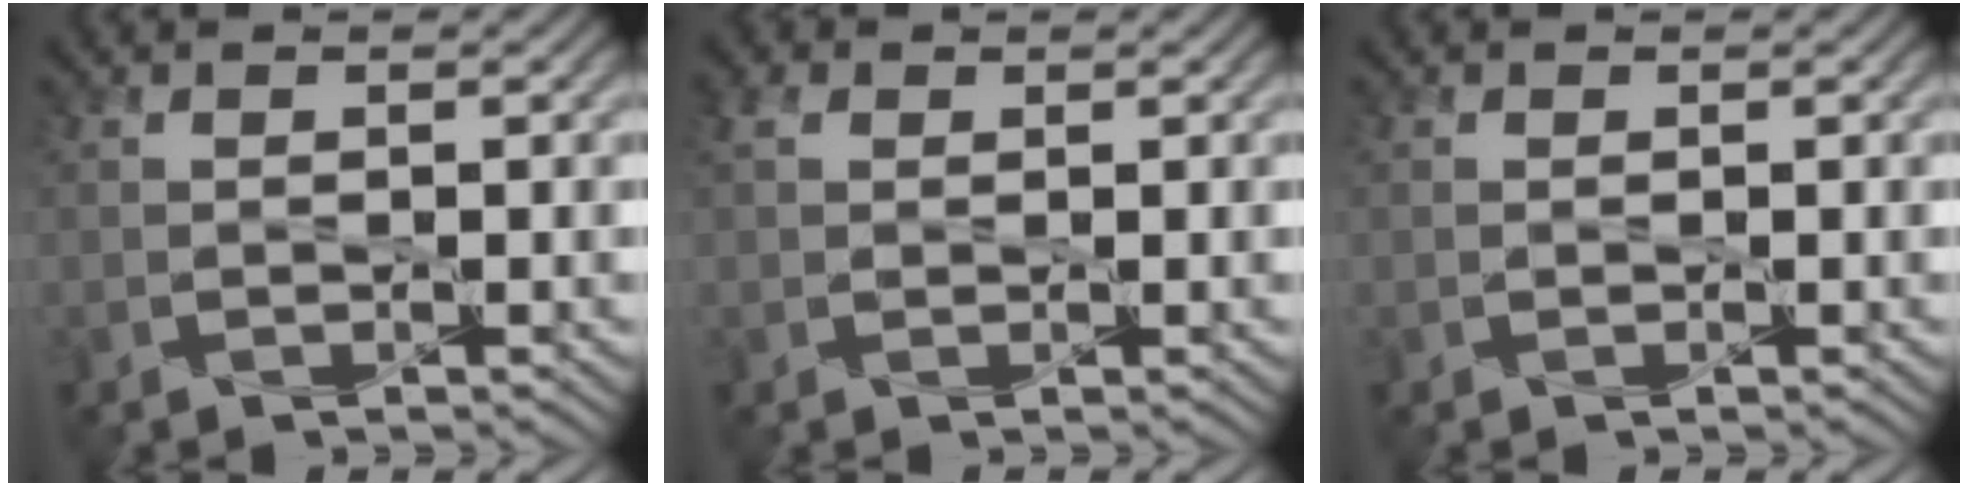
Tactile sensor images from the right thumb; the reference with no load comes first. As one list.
[{"total": 2.0, "force": [0.8, 1.4, 1.1], "torque": [-0.028, 0.006, 0.012]}, {"total": 0.0}]